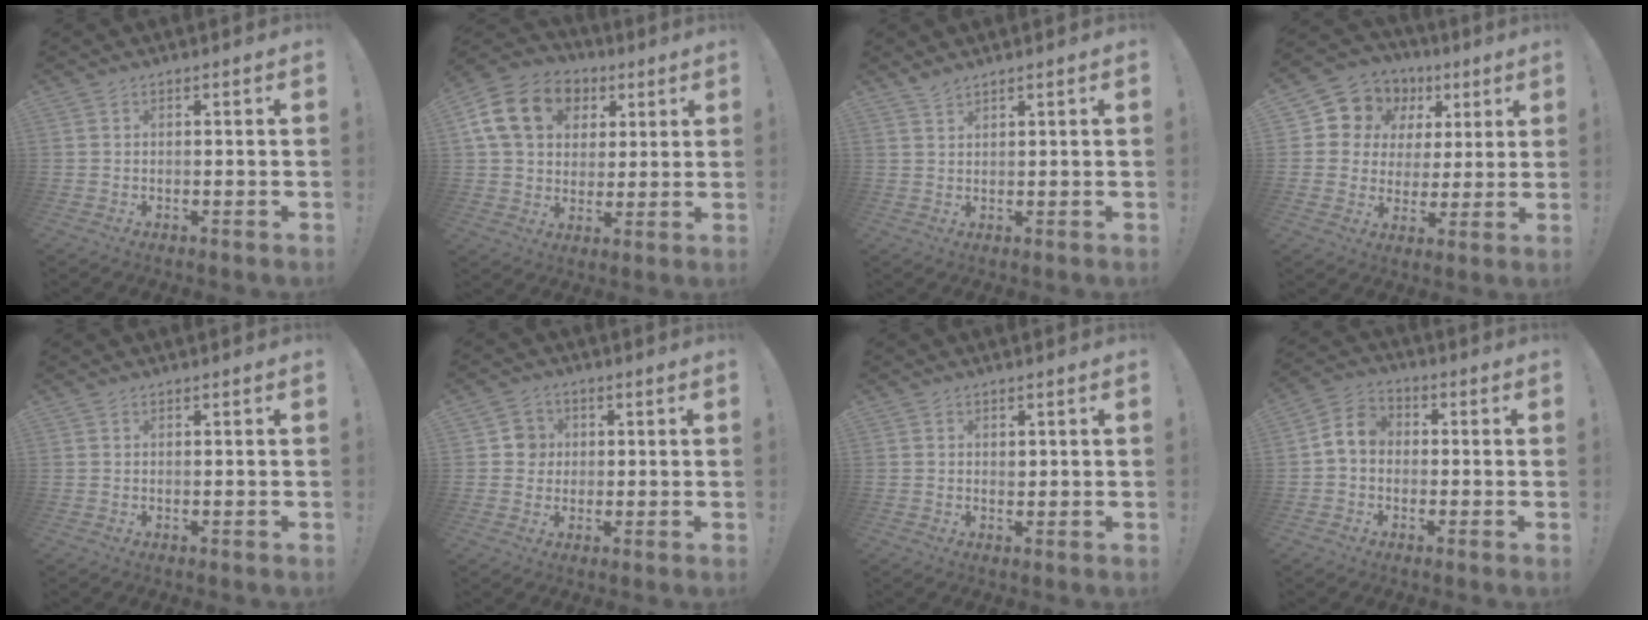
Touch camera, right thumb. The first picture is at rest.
{"total": 18.4, "force": [6.2, 14.1, 10.0], "torque": [-0.153, -0.006, 0.129]}
{"total": 2.4, "force": [2.1, 0.4, 1.1], "torque": [-0.019, -0.009, 0.038]}
{"total": 9.4, "force": [4.2, 8.2, 2.2], "torque": [-0.040, -0.034, 0.087]}
{"total": 0.0}
{"total": 5.0, "force": [0.8, 4.8, 1.1], "torque": [-0.015, 0.003, 0.015]}
{"total": 1.0, "force": [0.6, 0.8, 0.3], "torque": [0.006, -0.004, 0.008]}
{"total": 6.6, "force": [-0.3, 5.1, 4.1], "torque": [-0.078, 0.018, -0.001]}